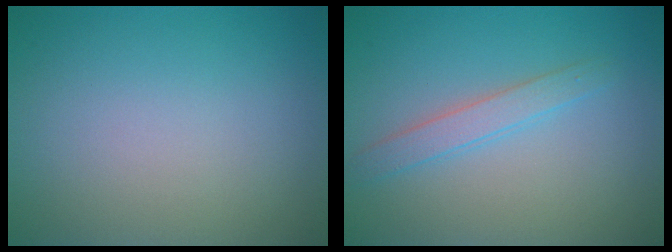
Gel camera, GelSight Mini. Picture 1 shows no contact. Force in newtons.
{"total": 2.0, "press": 2.0, "slide": 0.2}